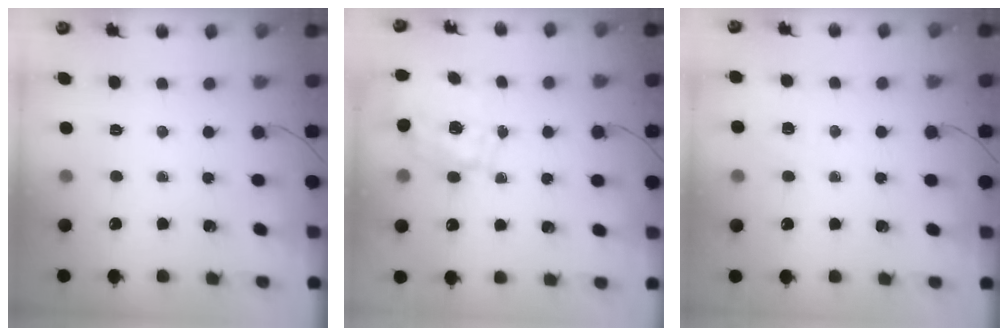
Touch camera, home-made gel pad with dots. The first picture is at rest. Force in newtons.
{"total": 1.6, "press": 1.5, "slide": 0.6}
{"total": 1.4, "press": 0.5, "slide": 1.3}